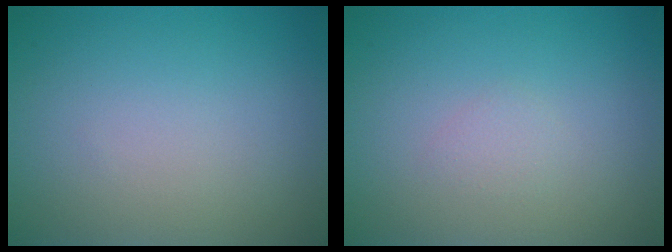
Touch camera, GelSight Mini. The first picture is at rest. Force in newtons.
{"total": 0.7, "press": 0.7, "slide": 0.0}